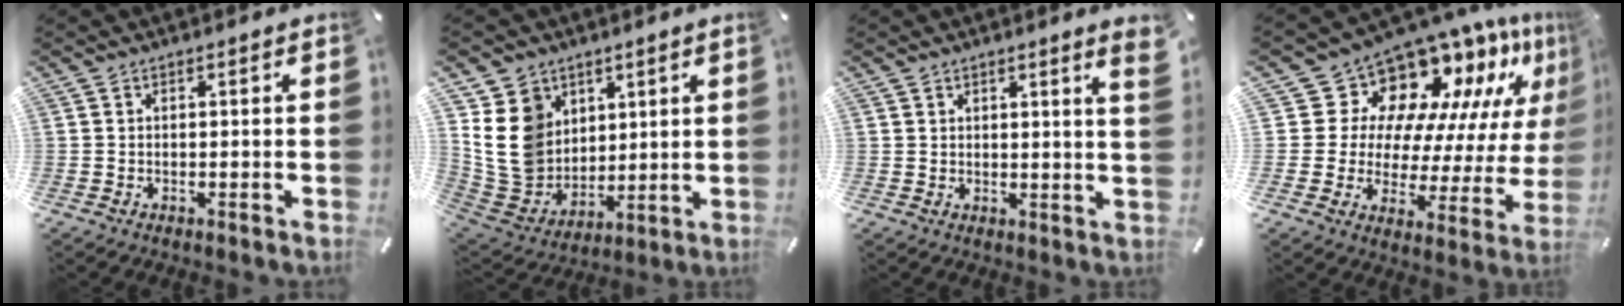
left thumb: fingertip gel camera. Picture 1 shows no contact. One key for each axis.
{"total": 13.3, "fx": 4.4, "fy": 11.5, "fz": 5.2, "tx": -0.130, "ty": -0.026, "tz": 0.091}
{"total": 3.2, "fx": 1.9, "fy": 0.2, "fz": 2.5, "tx": -0.036, "ty": -0.008, "tz": 0.031}
{"total": 14.8, "fx": 11.6, "fy": 8.0, "fz": 4.4, "tx": -0.077, "ty": -0.129, "tz": 0.197}